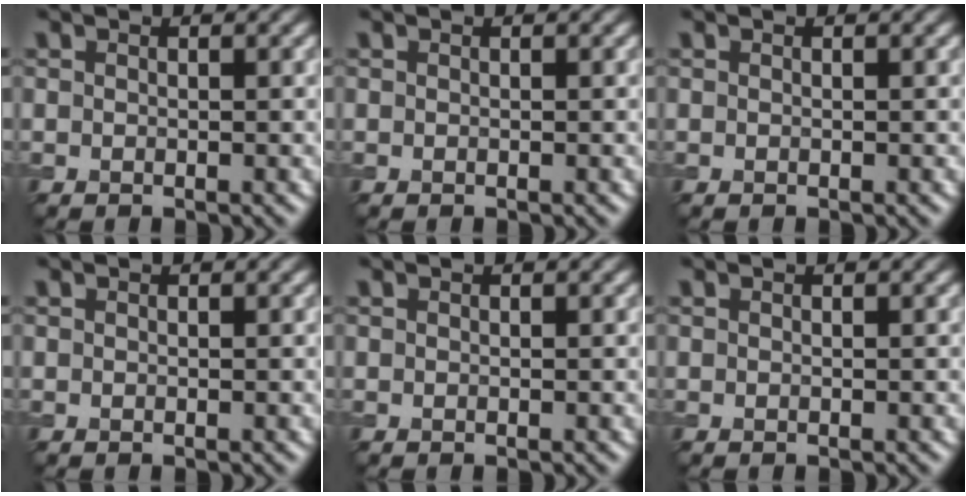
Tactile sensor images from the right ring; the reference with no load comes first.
{"total": 0.0}
{"total": 0.0}
{"total": 0.0}
{"total": 0.0}
{"total": 0.0}